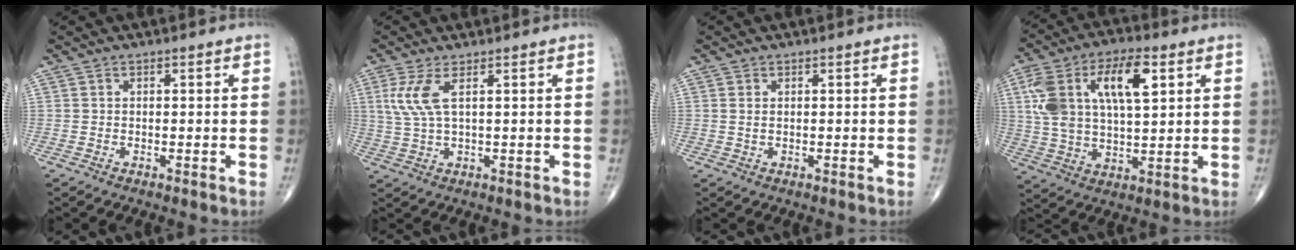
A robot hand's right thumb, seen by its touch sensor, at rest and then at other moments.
{"total": 5.3, "force": [1.8, 1.4, 4.8], "torque": [-0.127, -0.002, 0.043]}
{"total": 0.8, "force": [0.2, 0.4, 0.7], "torque": [-0.014, 0.003, 0.008]}
{"total": 17.3, "force": [5.5, 7.9, 14.4], "torque": [-0.268, 0.006, 0.099]}